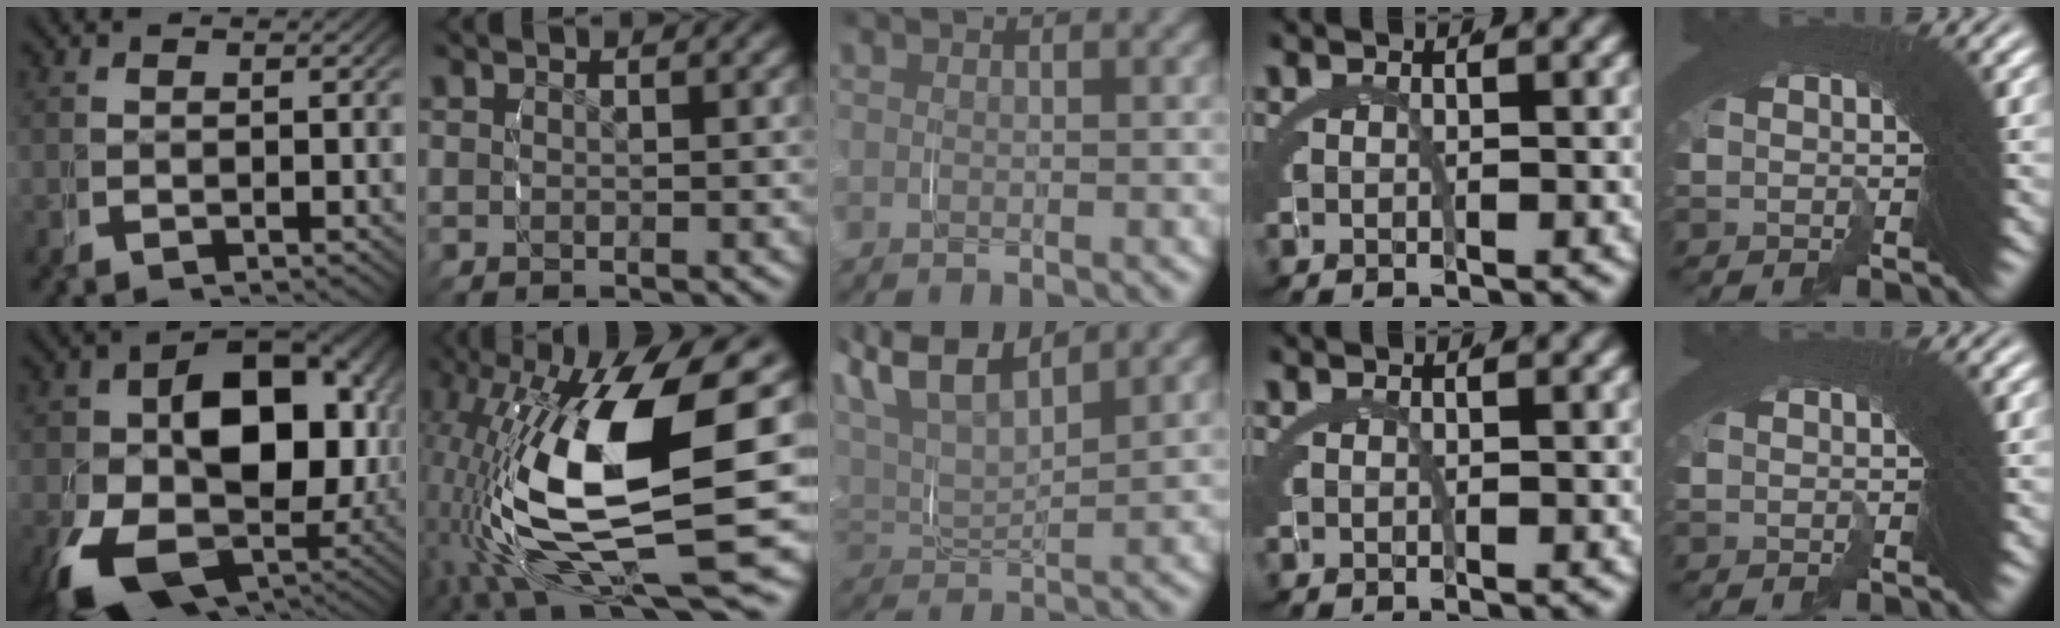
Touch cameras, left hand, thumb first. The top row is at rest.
{"thumb": {"total": 18.3, "force": [-3.4, 12.6, 12.9], "torque": [-0.245, -0.078, -0.010]}, "index": {"total": 15.1, "force": [-1.9, 6.7, 13.4], "torque": [-0.260, -0.029, -0.005]}, "middle": {"total": 9.2, "force": [3.0, 6.7, 5.6], "torque": [-0.149, -0.011, 0.041]}}